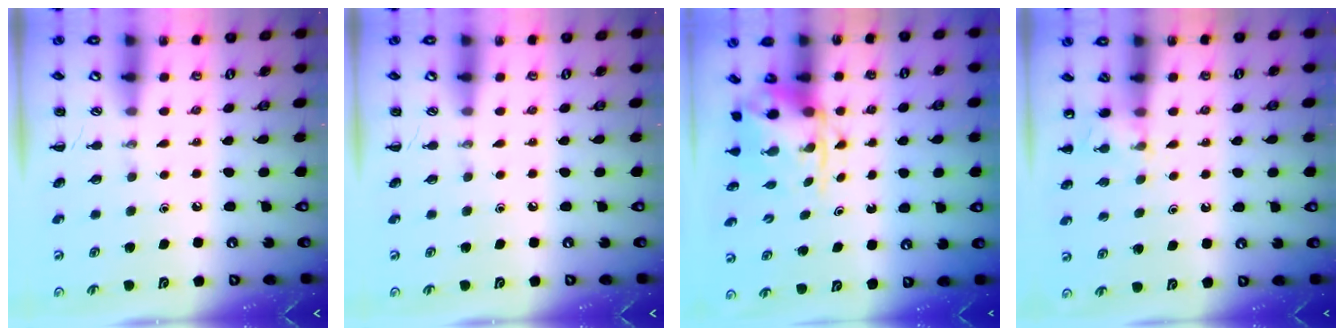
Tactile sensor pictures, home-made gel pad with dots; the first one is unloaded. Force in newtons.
{"total": 0.0}
{"total": 4.0, "press": 3.9, "slide": 0.9}
{"total": 4.8, "press": 4.6, "slide": 1.3}